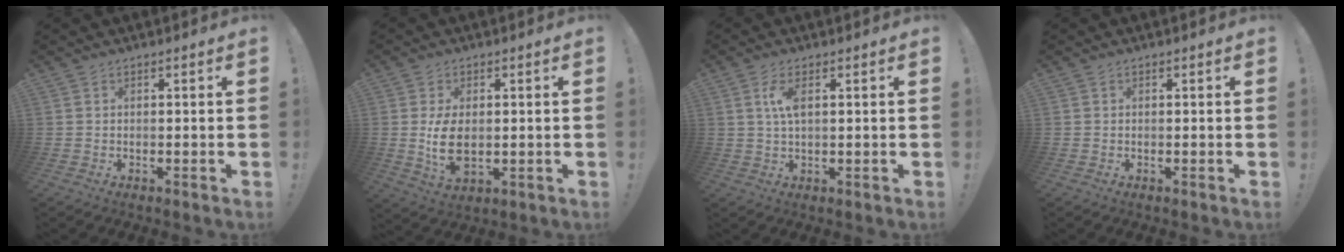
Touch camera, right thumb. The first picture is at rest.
{"total": 8.8, "force": [-0.1, 5.0, 7.2], "torque": [-0.141, -0.014, -0.004]}
{"total": 4.9, "force": [1.3, 1.8, 4.3], "torque": [-0.080, -0.004, 0.015]}
{"total": 0.0}